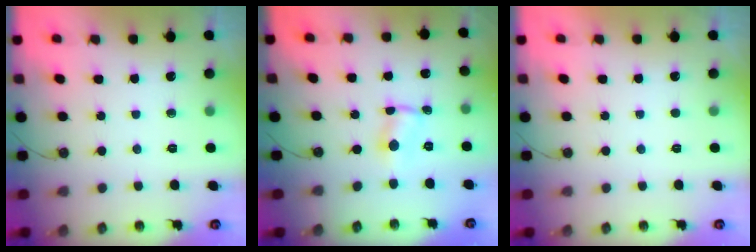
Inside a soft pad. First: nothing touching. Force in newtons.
{"total": 1.0, "press": 0.6, "slide": 0.8}
{"total": 0.0}